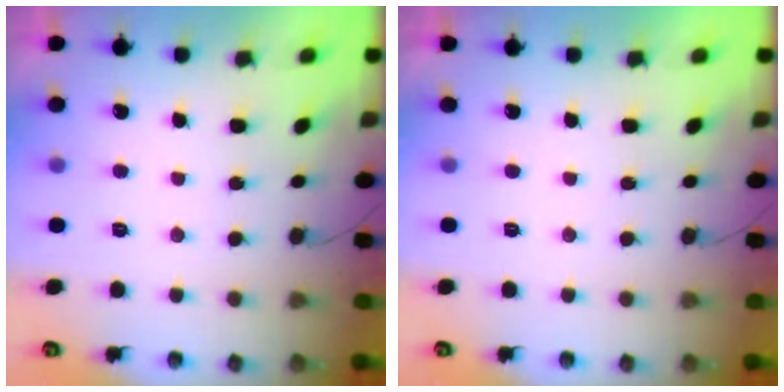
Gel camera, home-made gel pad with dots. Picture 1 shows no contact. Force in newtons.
{"total": 1.7, "press": 1.7, "slide": 0.0}